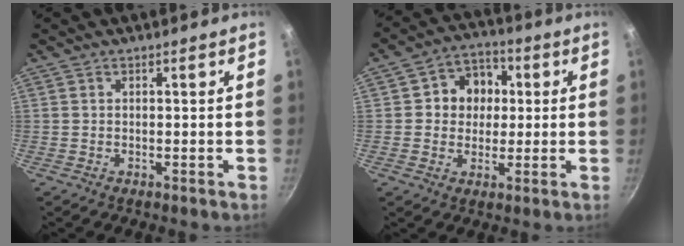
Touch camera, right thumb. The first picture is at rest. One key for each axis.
{"total": 9.2, "fx": 1.3, "fy": 8.1, "fz": 4.3, "tx": -0.024, "ty": 0.008, "tz": 0.007}